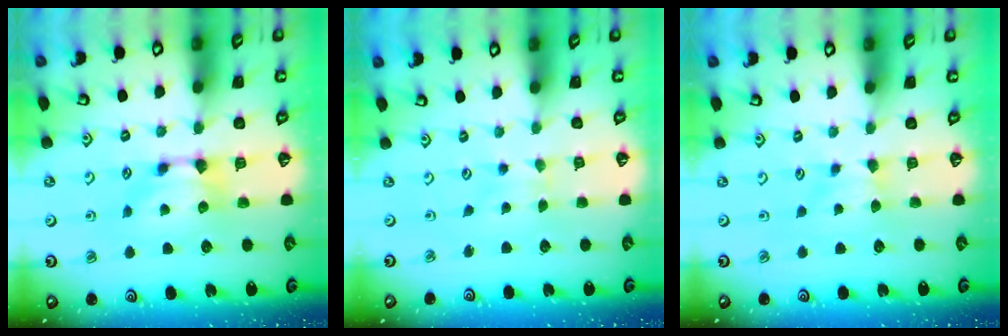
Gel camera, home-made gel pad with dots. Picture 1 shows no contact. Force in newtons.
{"total": 2.0, "press": 2.0, "slide": 0.1}
{"total": 2.5, "press": 2.5, "slide": 0.5}